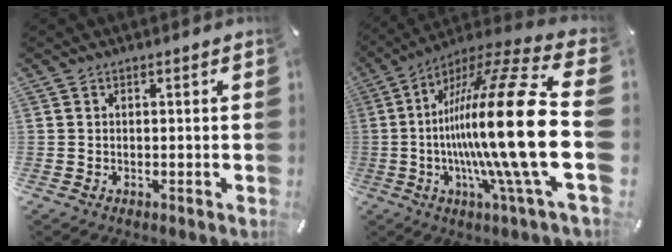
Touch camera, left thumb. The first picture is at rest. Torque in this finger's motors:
{"motor_torque": [0.05, 3.47, 1.90, -0.87, 1.05]}